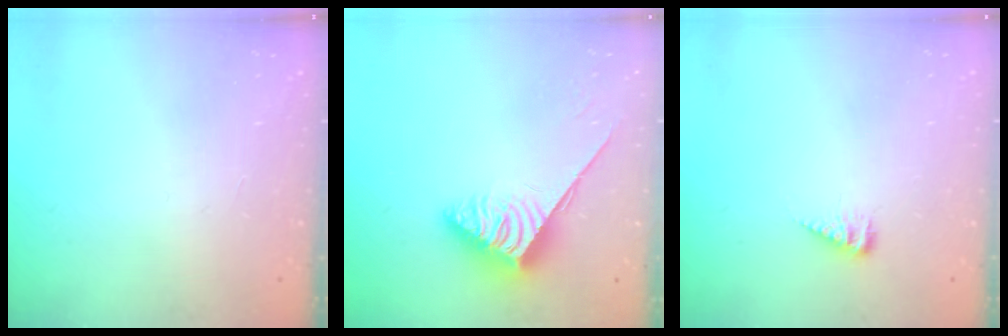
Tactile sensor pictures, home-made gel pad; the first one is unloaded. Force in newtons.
{"total": 3.8, "press": 3.8, "slide": 0.5}
{"total": 4.6, "press": 4.6, "slide": 0.7}